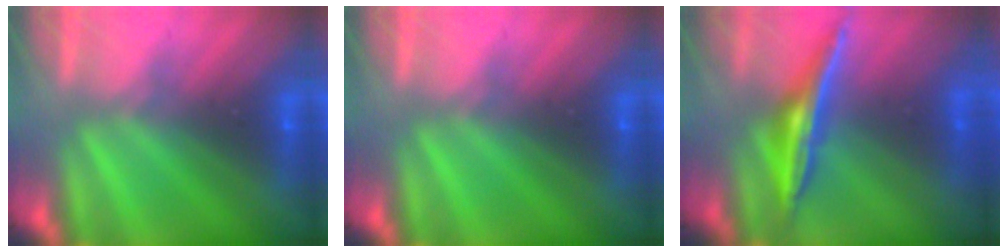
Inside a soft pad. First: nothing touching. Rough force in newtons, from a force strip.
{"total": 0.0}
{"total": 1.6}